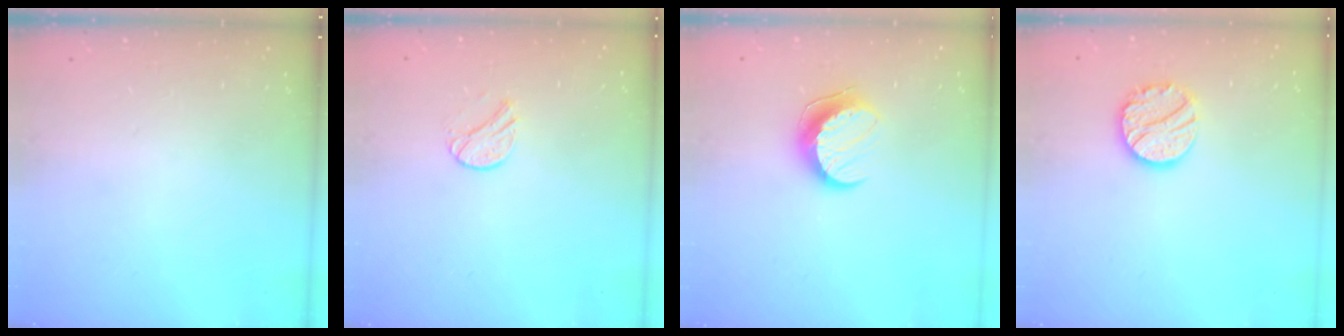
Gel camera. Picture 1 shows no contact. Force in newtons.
{"total": 7.2, "press": 7.1, "slide": 0.5}
{"total": 10.3, "press": 10.3, "slide": 0.7}
{"total": 12.3, "press": 12.2, "slide": 1.0}